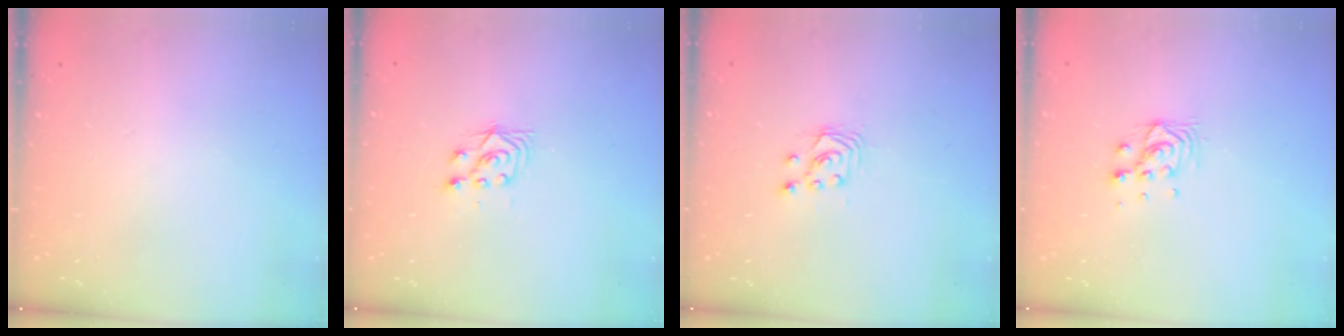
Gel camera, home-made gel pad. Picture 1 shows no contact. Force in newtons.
{"total": 4.4, "press": 4.2, "slide": 1.0}
{"total": 2.9, "press": 2.9, "slide": 0.2}
{"total": 7.6, "press": 7.6, "slide": 0.3}